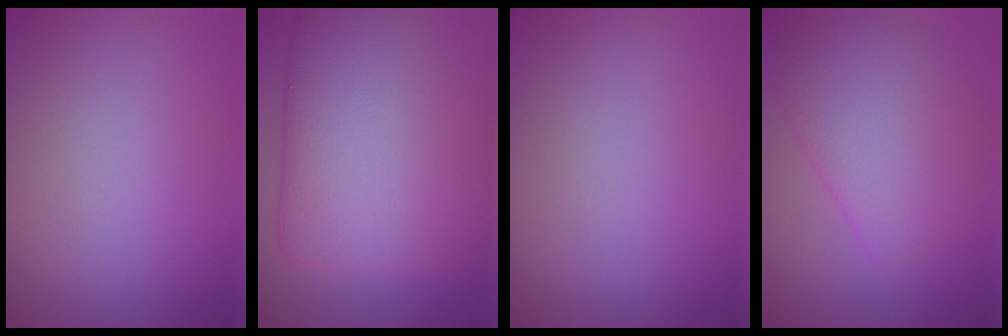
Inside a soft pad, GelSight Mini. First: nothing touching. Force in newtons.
{"total": 14.1, "press": 14.1, "slide": 0.2}
{"total": 0.0}
{"total": 5.9, "press": 5.9, "slide": 0.1}